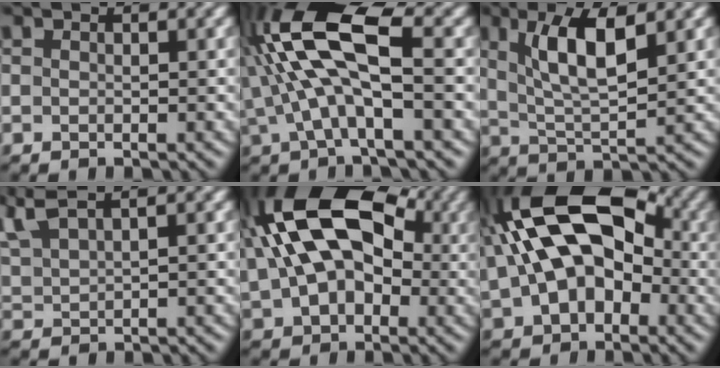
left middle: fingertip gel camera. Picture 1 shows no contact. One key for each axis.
{"total": 9.7, "fx": 1.1, "fy": 3.8, "fz": 8.8, "tx": -0.181, "ty": 0.025, "tz": 0.010}
{"total": 6.3, "fx": 2.8, "fy": 1.7, "fz": 5.4, "tx": -0.103, "ty": 0.000, "tz": 0.051}
{"total": 5.0, "fx": 3.9, "fy": 1.2, "fz": 2.9, "tx": -0.087, "ty": 0.027, "tz": 0.077}
{"total": 15.7, "fx": 3.3, "fy": 9.7, "fz": 12.0, "tx": -0.189, "ty": 0.023, "tz": 0.042}
{"total": 14.6, "fx": 1.8, "fy": 8.7, "fz": 11.6, "tx": -0.187, "ty": 0.024, "tz": 0.020}